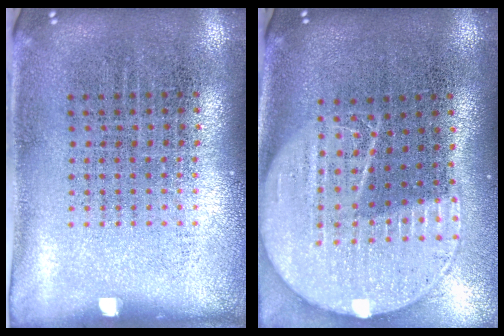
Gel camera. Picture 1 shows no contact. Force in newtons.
{"total": 2.1, "press": 1.8, "slide": 1.0}